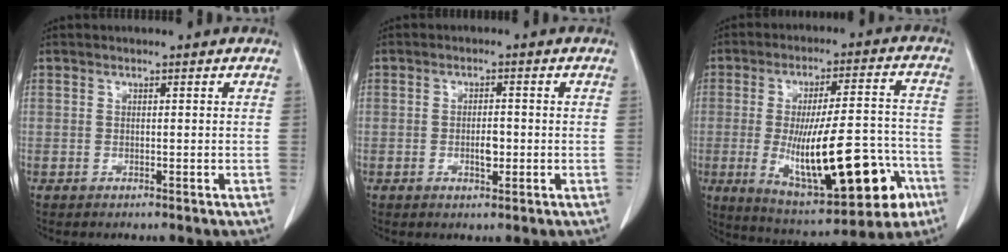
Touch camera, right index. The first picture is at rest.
{"total": 2.8, "force": [-0.6, 1.1, 2.5], "torque": [-0.044, 0.002, -0.006]}
{"total": 21.4, "force": [-6.5, 5.5, 19.6], "torque": [-0.300, 0.001, -0.079]}